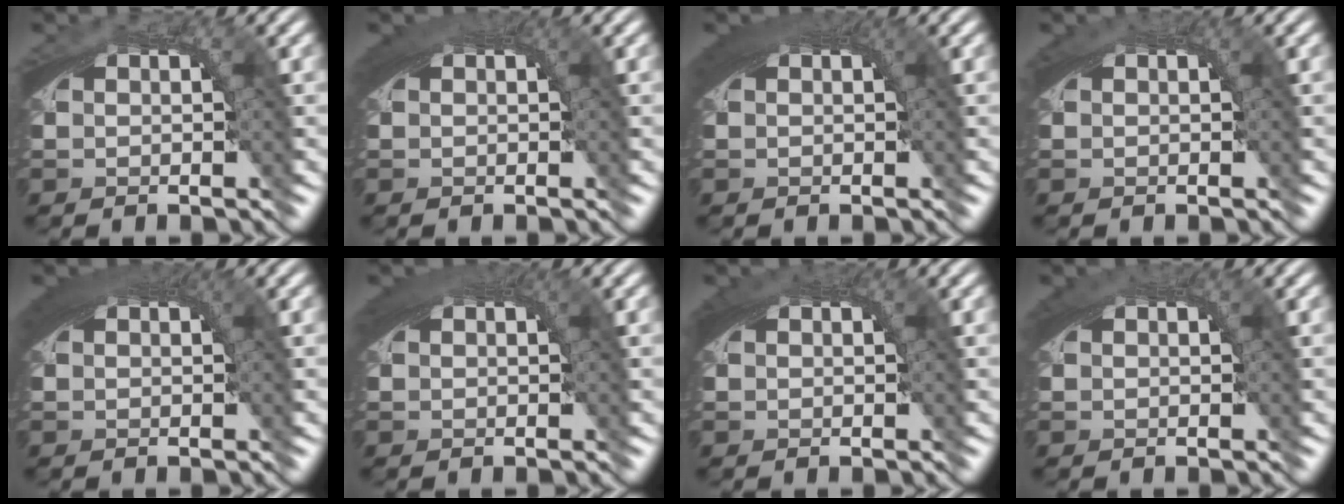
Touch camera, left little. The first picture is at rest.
{"total": 2.4, "force": [1.0, 0.5, 2.1], "torque": [-0.025, 0.007, 0.014]}
{"total": 3.0, "force": [1.3, 0.7, 2.7], "torque": [-0.029, 0.011, 0.016]}
{"total": 1.3, "force": [0.6, 0.1, 1.2], "torque": [-0.015, 0.004, 0.009]}
{"total": 3.1, "force": [1.2, 0.8, 2.7], "torque": [-0.030, 0.011, 0.016]}
{"total": 2.6, "force": [1.1, 0.5, 2.2], "torque": [-0.025, 0.010, 0.015]}
{"total": 2.3, "force": [0.8, 0.4, 2.1], "torque": [-0.026, 0.007, 0.011]}
{"total": 1.7, "force": [0.8, 0.2, 1.5], "torque": [-0.018, 0.006, 0.011]}